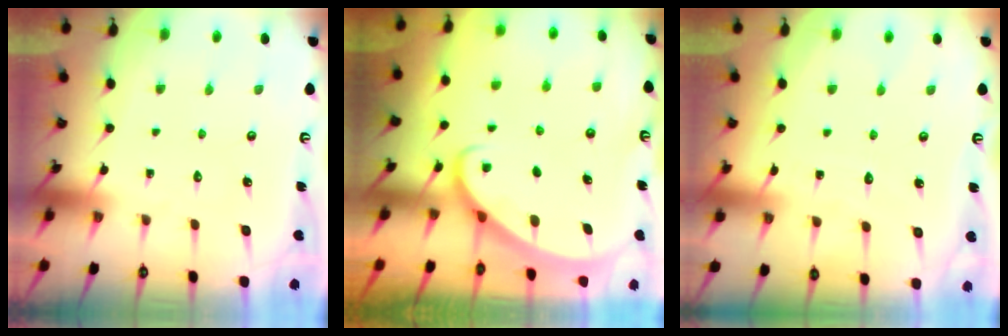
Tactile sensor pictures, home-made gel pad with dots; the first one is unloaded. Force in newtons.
{"total": 2.7, "press": 2.7, "slide": 0.1}
{"total": 2.8, "press": 2.8, "slide": 0.3}